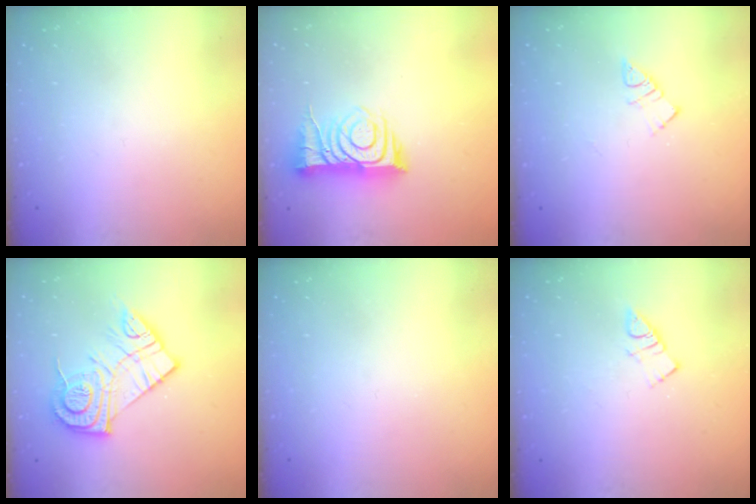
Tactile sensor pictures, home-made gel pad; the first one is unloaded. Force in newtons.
{"total": 11.3, "press": 11.2, "slide": 1.4}
{"total": 5.7, "press": 5.6, "slide": 0.6}
{"total": 16.1, "press": 16.1, "slide": 1.5}
{"total": 0.0}
{"total": 3.9, "press": 3.9, "slide": 0.3}